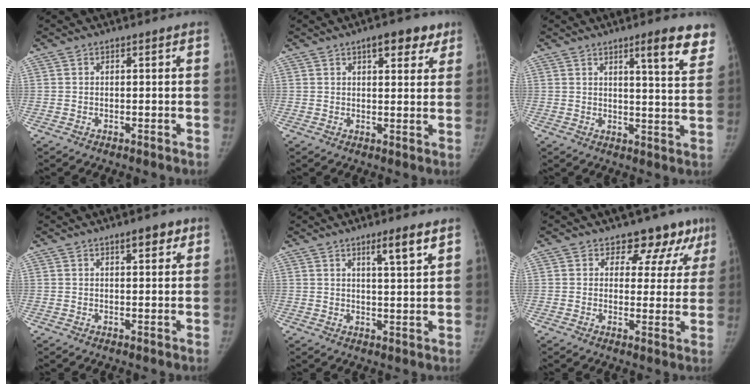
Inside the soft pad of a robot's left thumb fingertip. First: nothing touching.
{"total": 7.0, "force": [4.1, 3.0, 4.8], "torque": [-0.036, -0.014, 0.051]}
{"total": 9.8, "force": [6.5, 1.5, 7.3], "torque": [-0.069, -0.037, 0.080]}
{"total": 3.7, "force": [2.1, 1.4, 2.6], "torque": [-0.025, -0.008, 0.029]}
{"total": 5.3, "force": [3.3, 0.4, 4.2], "torque": [-0.064, -0.025, 0.054]}
{"total": 9.7, "force": [6.9, 6.1, 3.1], "torque": [0.019, -0.029, 0.065]}